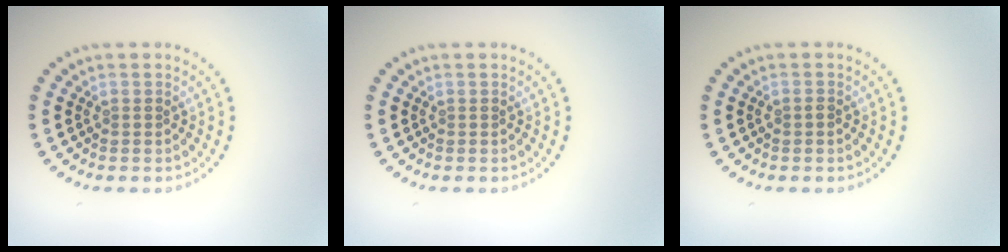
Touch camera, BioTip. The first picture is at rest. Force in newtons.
{"total": 0.0}
{"total": 0.8, "press": 0.8, "slide": 0.1}